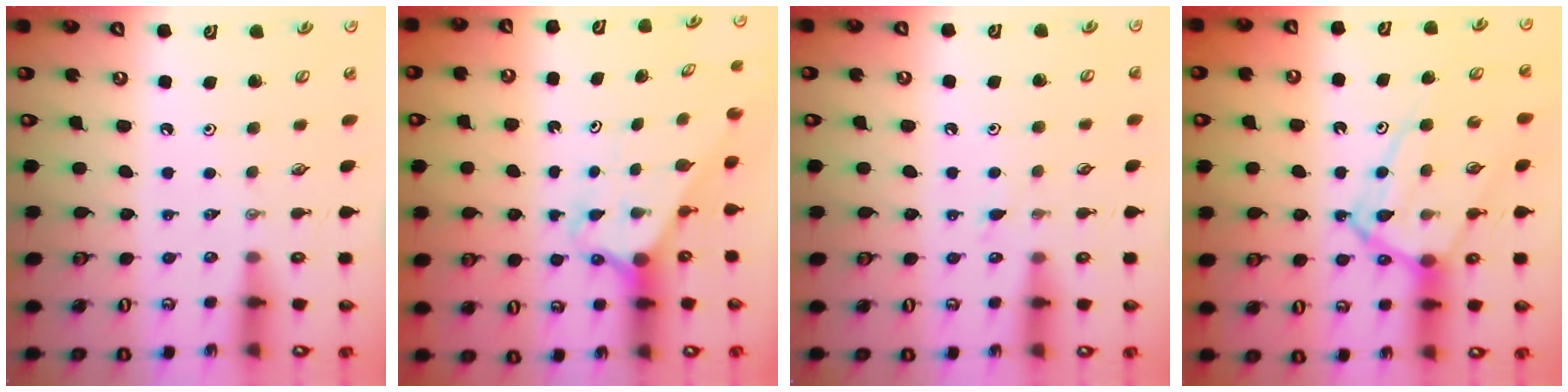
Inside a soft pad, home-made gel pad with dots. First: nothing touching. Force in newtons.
{"total": 2.6, "press": 2.6, "slide": 0.2}
{"total": 5.3, "press": 5.3, "slide": 0.5}
{"total": 13.2, "press": 13.2, "slide": 1.4}